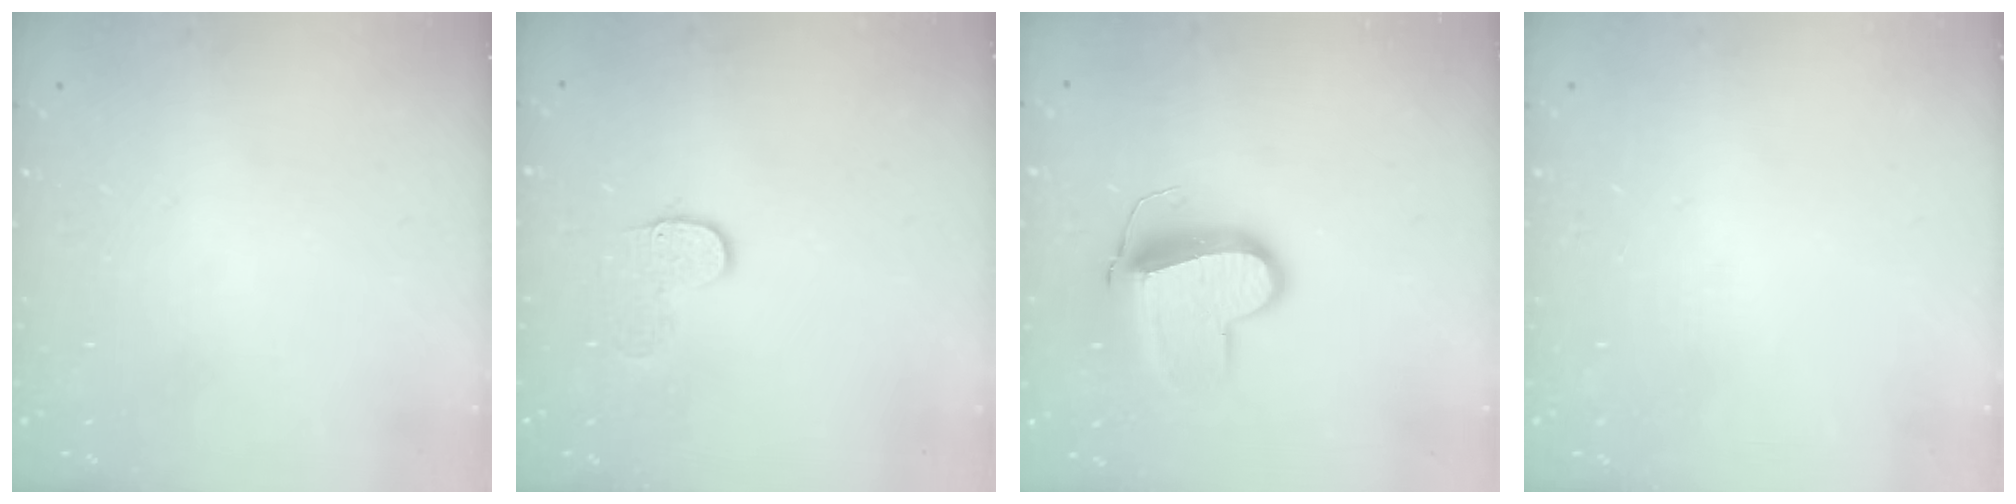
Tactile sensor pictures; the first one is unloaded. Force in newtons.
{"total": 6.6, "press": 6.6, "slide": 0.6}
{"total": 13.4, "press": 13.3, "slide": 1.3}
{"total": 0.0}